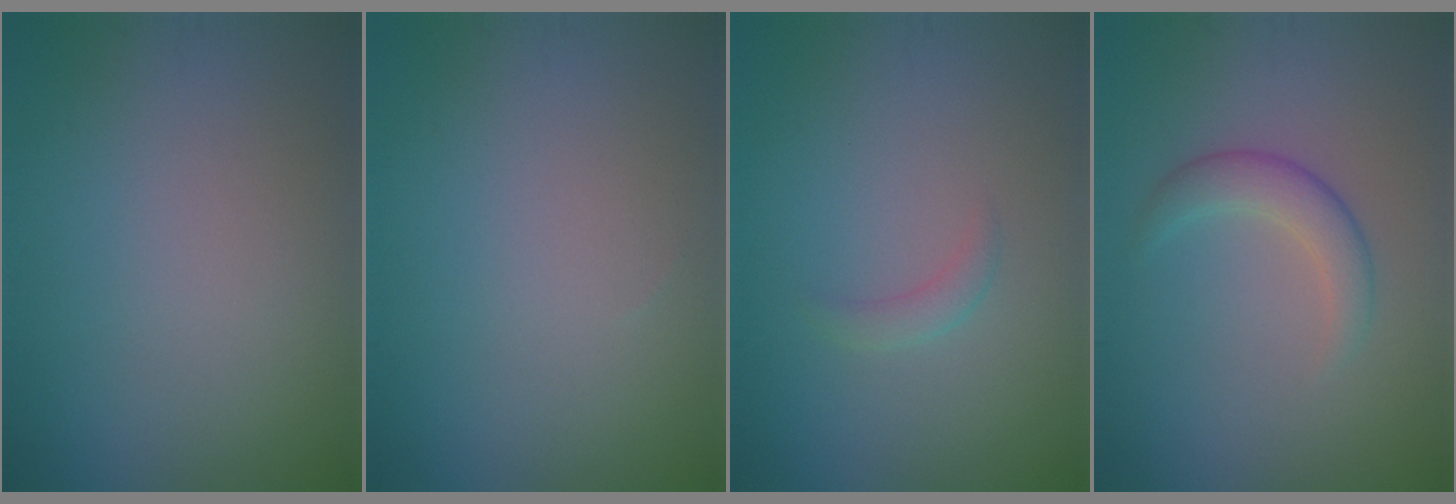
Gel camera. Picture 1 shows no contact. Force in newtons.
{"total": 0.0}
{"total": 1.2, "press": 1.2, "slide": 0.1}
{"total": 2.5, "press": 2.5, "slide": 0.1}